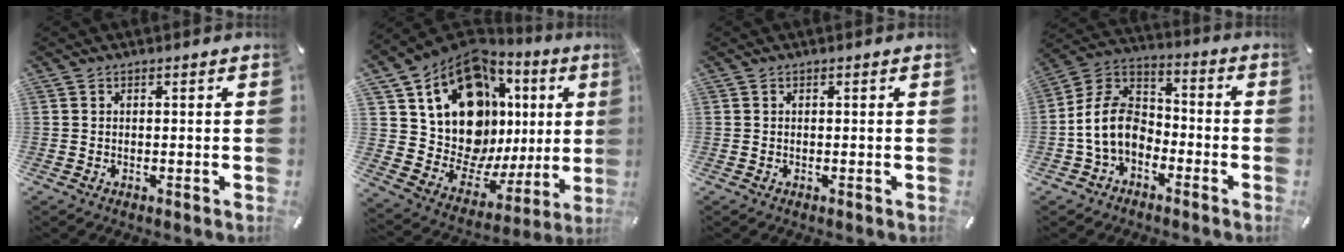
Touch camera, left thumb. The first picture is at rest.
{"total": 18.5, "force": [8.0, 12.7, 10.8], "torque": [-0.183, -0.078, 0.151]}
{"total": 0.0}
{"total": 11.4, "force": [-4.4, 8.1, 6.6], "torque": [-0.160, 0.018, -0.088]}